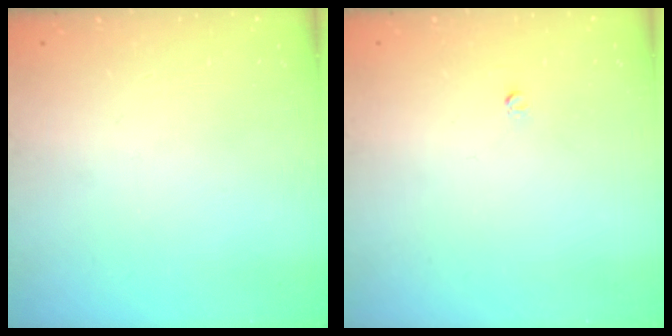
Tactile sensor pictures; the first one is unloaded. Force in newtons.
{"total": 2.5, "press": 2.5, "slide": 0.2}